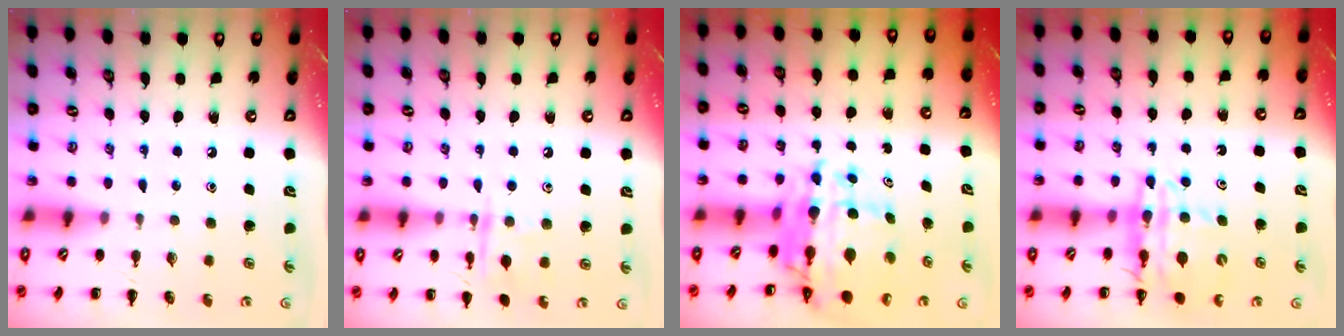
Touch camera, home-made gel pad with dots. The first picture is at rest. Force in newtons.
{"total": 8.8, "press": 8.8, "slide": 0.6}
{"total": 12.9, "press": 12.1, "slide": 4.3}
{"total": 13.4, "press": 12.9, "slide": 3.5}